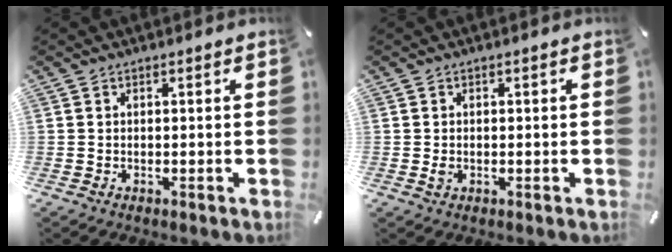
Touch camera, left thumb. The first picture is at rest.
{"total": 1.4, "force": [-0.2, 1.0, 0.9], "torque": [-0.018, 0.001, -0.003]}